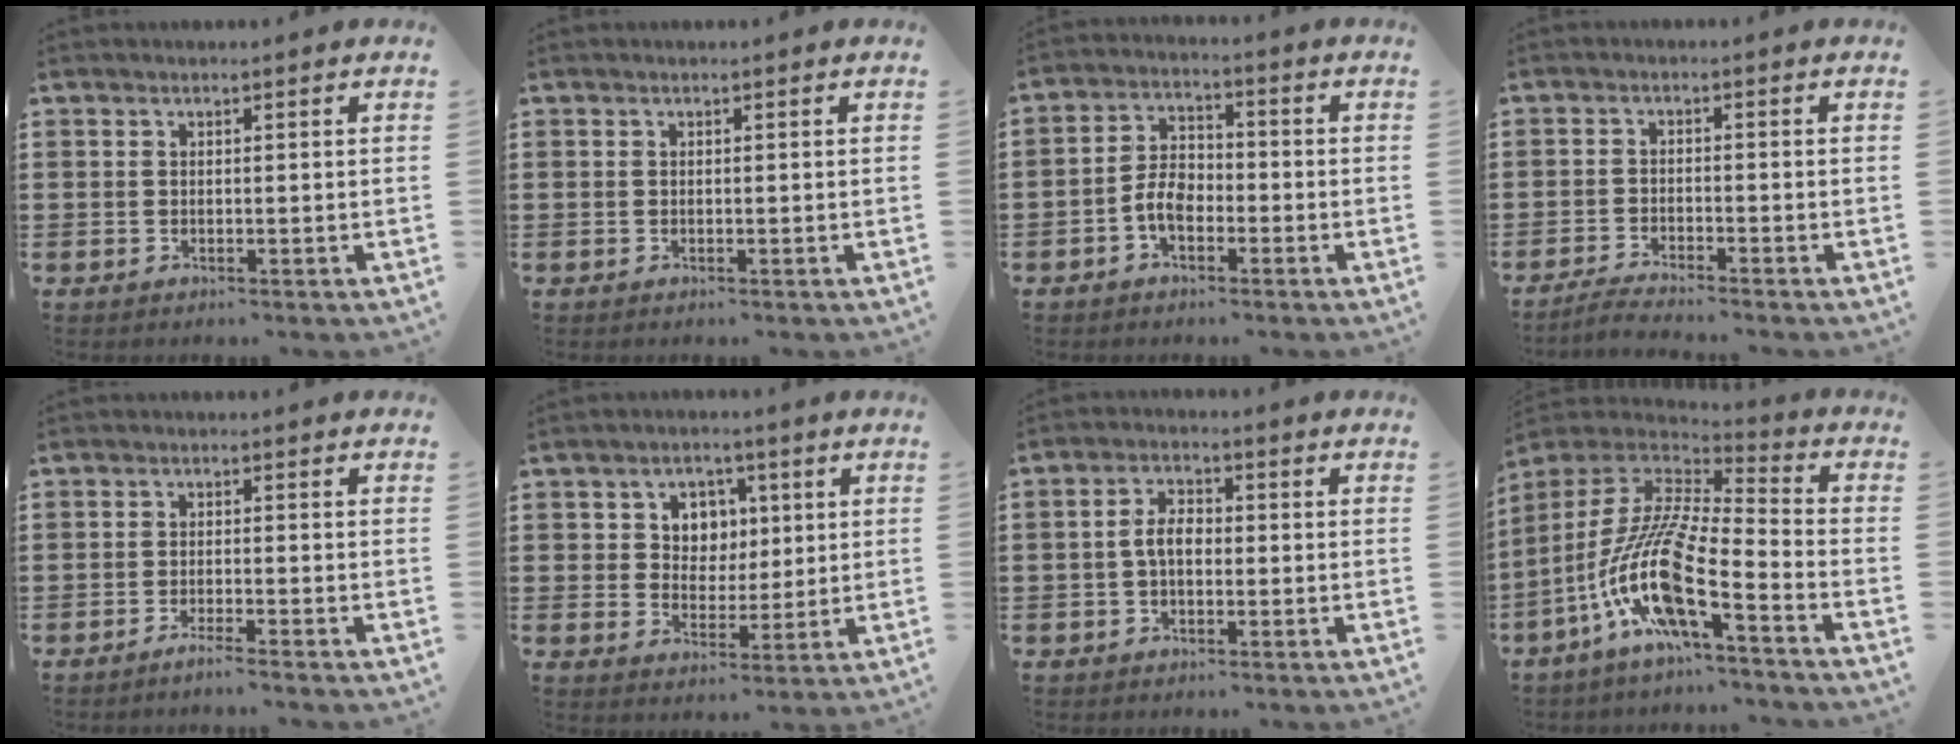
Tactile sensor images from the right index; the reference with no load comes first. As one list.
[{"total": 0.0}, {"total": 5.1, "force": [-2.1, 2.9, 3.6], "torque": [-0.084, 0.003, -0.044]}, {"total": 2.6, "force": [-2.6, -0.3, 0.3], "torque": [-0.008, 0.001, -0.053]}, {"total": 1.9, "force": [-1.6, -0.3, 0.8], "torque": [-0.013, -0.002, -0.030]}, {"total": 5.1, "force": [1.6, 4.5, 1.6], "torque": [-0.046, 0.015, 0.024]}, {"total": 4.2, "force": [-0.6, 2.3, 3.4], "torque": [-0.078, 0.002, -0.016]}, {"total": 13.6, "force": [-6.9, 2.1, 11.6], "torque": [-0.270, -0.030, -0.147]}]